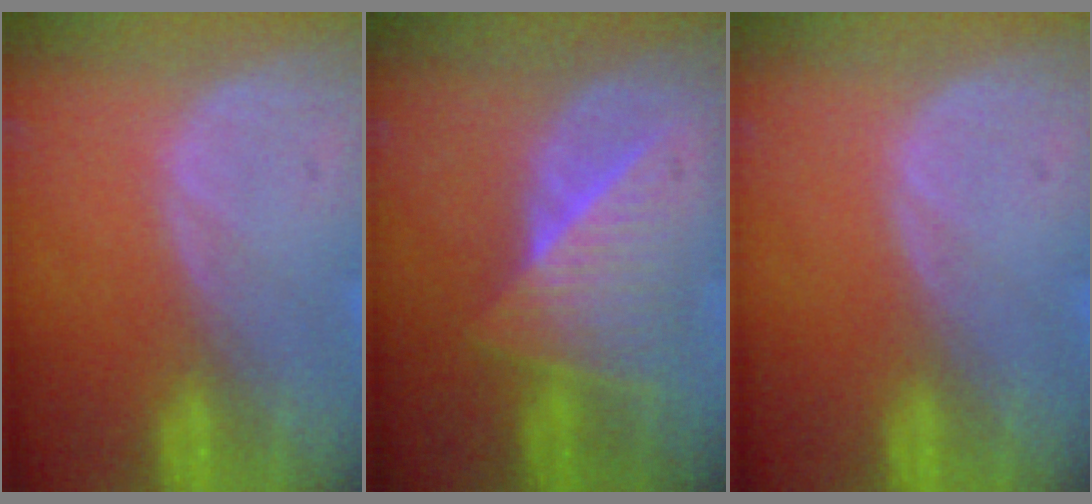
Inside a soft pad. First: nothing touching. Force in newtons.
{"total": 6.6, "press": 6.6, "slide": 0.6}
{"total": 0.0}